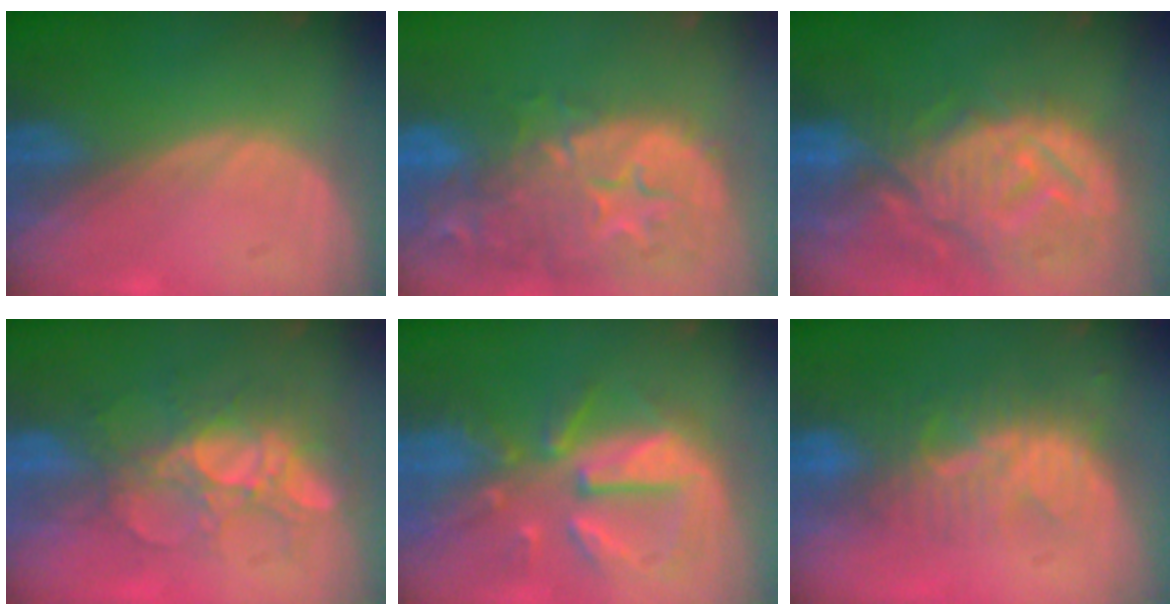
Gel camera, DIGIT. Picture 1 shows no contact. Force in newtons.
{"total": 15.1, "press": 12.1, "slide": 9.0}
{"total": 12.8, "press": 11.3, "slide": 6.0}
{"total": 9.8, "press": 8.5, "slide": 4.8}
{"total": 10.3, "press": 9.3, "slide": 4.4}
{"total": 8.4, "press": 7.6, "slide": 3.6}